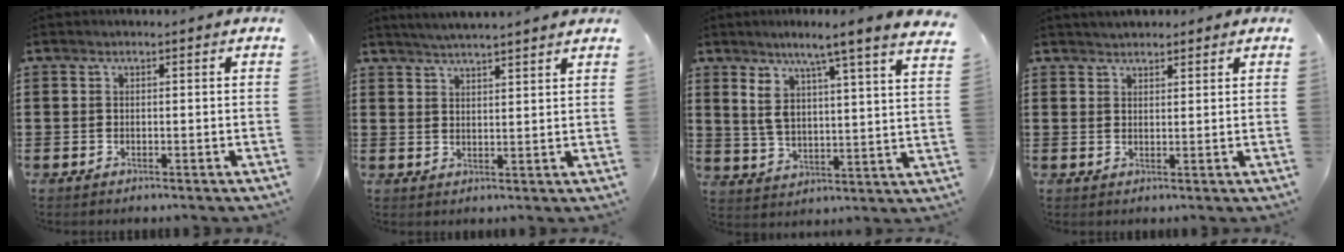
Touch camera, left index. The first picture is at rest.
{"total": 3.0, "force": [2.9, -0.6, 0.5], "torque": [-0.019, -0.011, 0.052]}
{"total": 7.1, "force": [5.1, 0.2, 4.9], "torque": [-0.116, -0.034, 0.079]}
{"total": 2.1, "force": [2.0, 0.4, 0.1], "torque": [-0.006, 0.002, 0.039]}